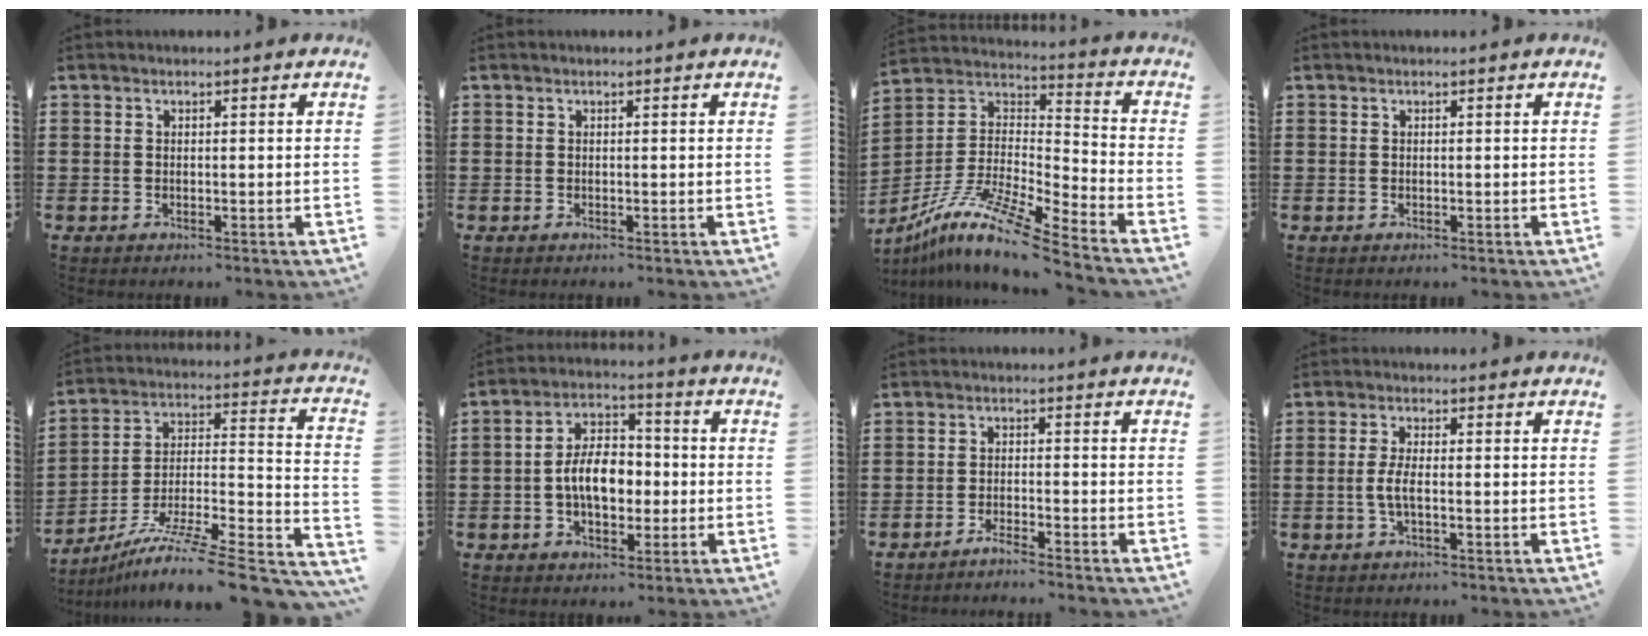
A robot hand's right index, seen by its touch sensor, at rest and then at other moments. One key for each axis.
{"total": 0.0}
{"total": 12.1, "fx": -9.5, "fy": 0.3, "fz": 7.4, "tx": -0.153, "ty": 0.001, "tz": -0.191}
{"total": 0.0}
{"total": 10.5, "fx": -7.8, "fy": 0.3, "fz": 7.1, "tx": -0.119, "ty": -0.004, "tz": -0.150}
{"total": 7.8, "fx": -1.1, "fy": 4.7, "fz": 6.1, "tx": -0.111, "ty": 0.005, "tz": -0.028}
{"total": 2.1, "fx": -2.1, "fy": -0.4, "fz": 0.5, "tx": -0.008, "ty": 0.003, "tz": -0.041}
{"total": 3.5, "fx": -0.7, "fy": 0.9, "fz": 3.3, "tx": -0.082, "ty": -0.006, "tz": -0.021}